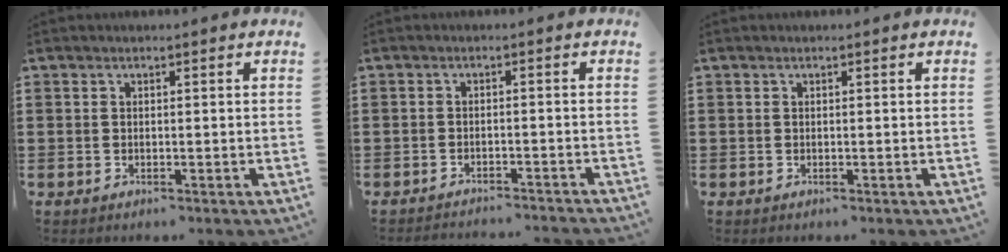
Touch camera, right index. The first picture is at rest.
{"total": 2.0, "force": [-2.0, -0.2, 0.2], "torque": [-0.007, 0.000, -0.042]}
{"total": 0.0}